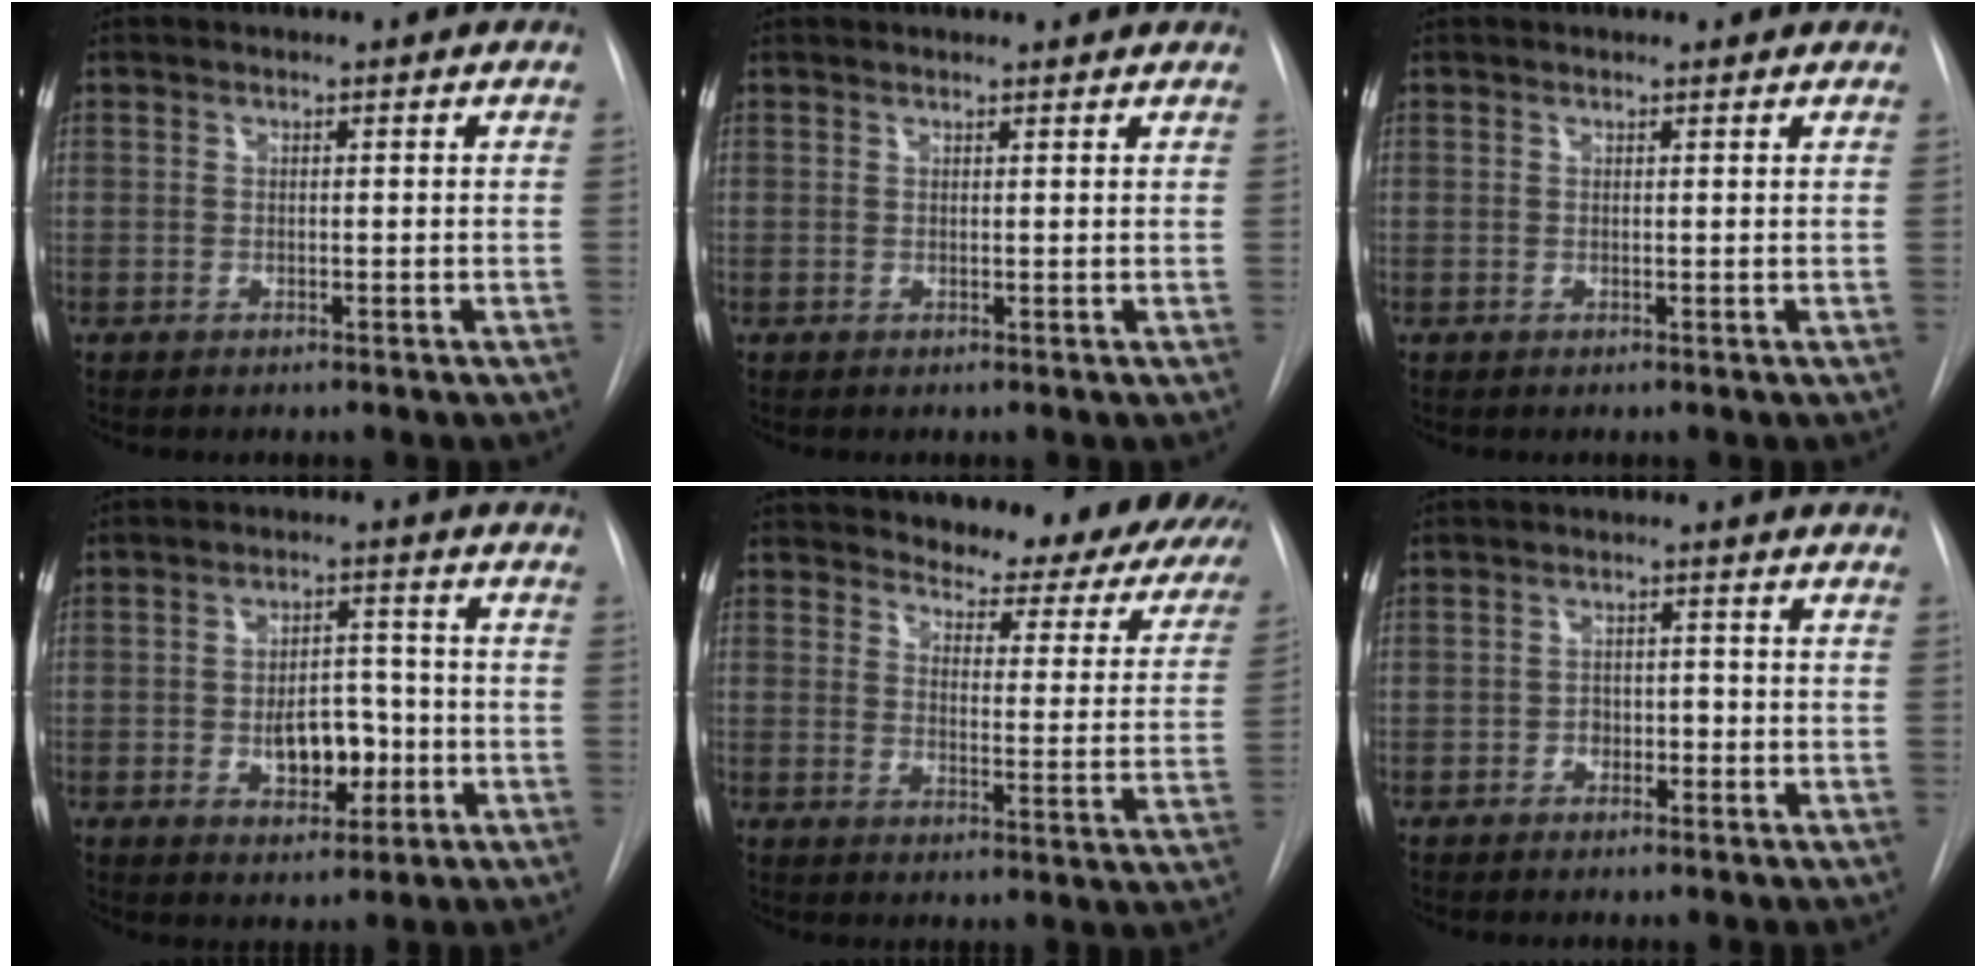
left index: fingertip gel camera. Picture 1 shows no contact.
{"total": 5.4, "force": [5.1, 1.0, 1.6], "torque": [-0.021, 0.026, 0.054]}
{"total": 2.4, "force": [2.2, 0.5, 0.6], "torque": [-0.013, 0.017, 0.020]}
{"total": 7.0, "force": [-1.8, 4.1, 5.4], "torque": [-0.080, 0.011, -0.021]}
{"total": 21.5, "force": [19.4, 6.0, 7.0], "torque": [-0.077, -0.070, 0.213]}
{"total": 2.1, "force": [-0.9, 1.5, 1.2], "torque": [-0.009, 0.008, -0.015]}